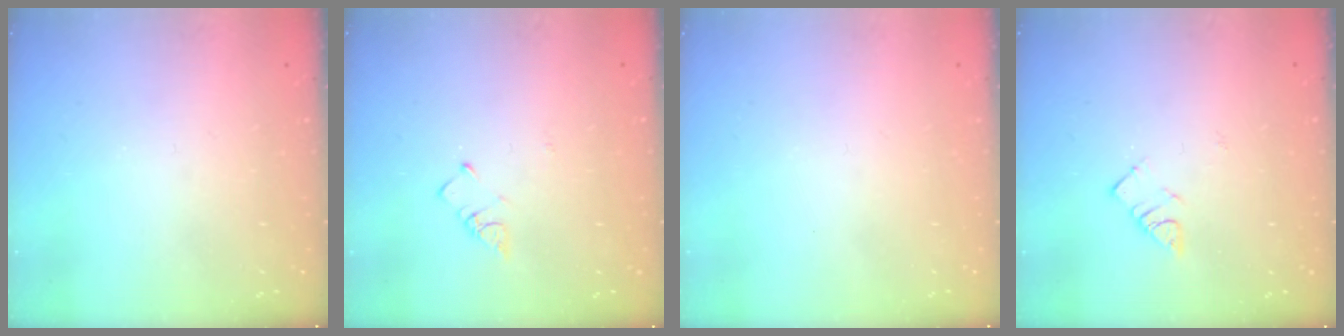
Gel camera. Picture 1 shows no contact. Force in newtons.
{"total": 2.6, "press": 2.6, "slide": 0.5}
{"total": 1.7, "press": 1.6, "slide": 0.1}
{"total": 3.6, "press": 3.5, "slide": 0.5}